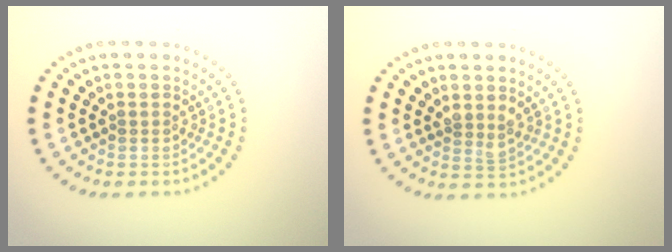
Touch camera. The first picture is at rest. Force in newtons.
{"total": 1.5, "press": 1.3, "slide": 0.8}